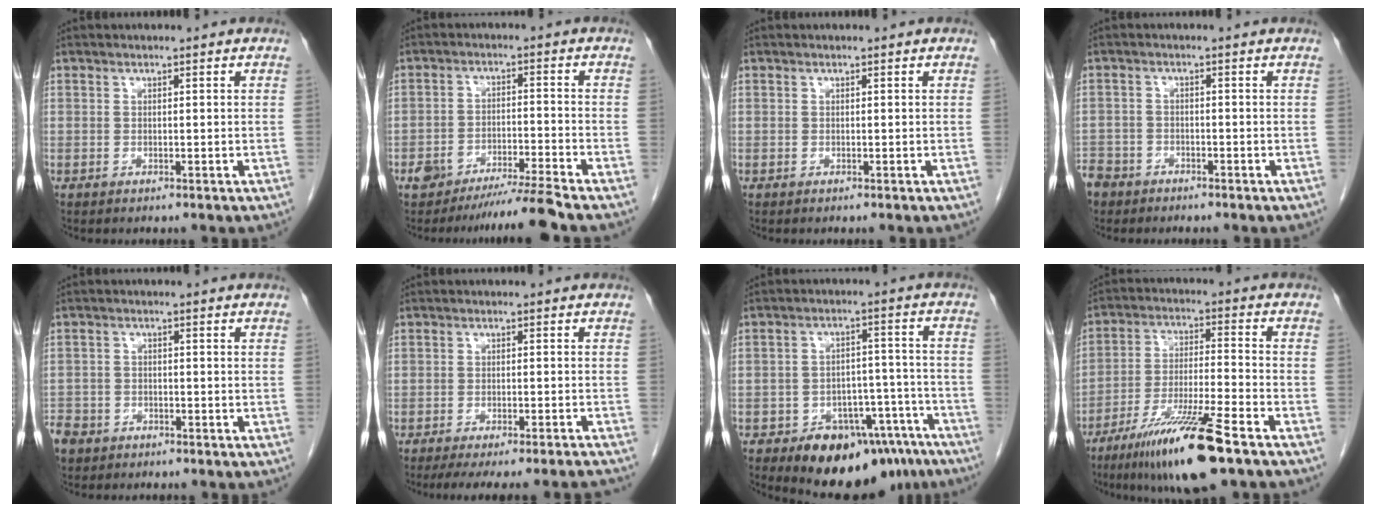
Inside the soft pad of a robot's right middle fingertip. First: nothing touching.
{"total": 6.3, "force": [-5.5, -1.3, 2.7], "torque": [-0.042, -0.014, -0.099]}
{"total": 0.0}
{"total": 6.3, "force": [-4.6, 4.1, 1.0], "torque": [-0.032, 0.000, -0.089]}
{"total": 6.4, "force": [-4.4, 4.3, 1.5], "torque": [-0.043, 0.005, -0.079]}
{"total": 12.7, "force": [-11.7, -0.5, 5.1], "torque": [-0.060, -0.019, -0.152]}
{"total": 15.6, "force": [-11.8, 7.7, 6.5], "torque": [-0.052, 0.040, -0.155]}
{"total": 14.4, "force": [-9.3, 0.7, 11.0], "torque": [-0.214, -0.036, -0.166]}